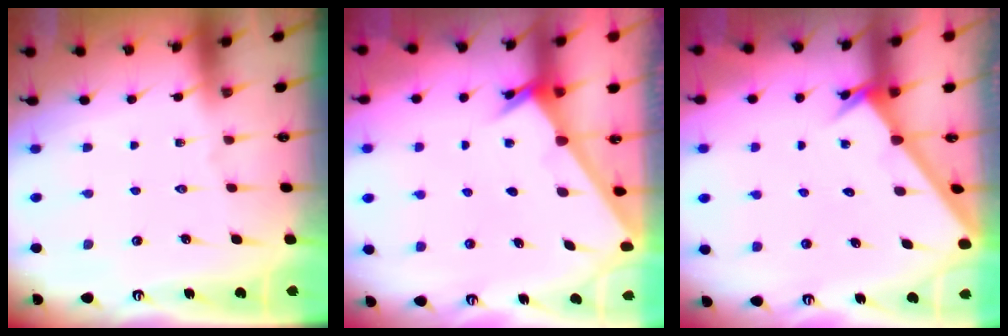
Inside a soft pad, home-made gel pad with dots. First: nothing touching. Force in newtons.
{"total": 2.5, "press": 2.5, "slide": 0.2}
{"total": 2.6, "press": 2.6, "slide": 0.1}